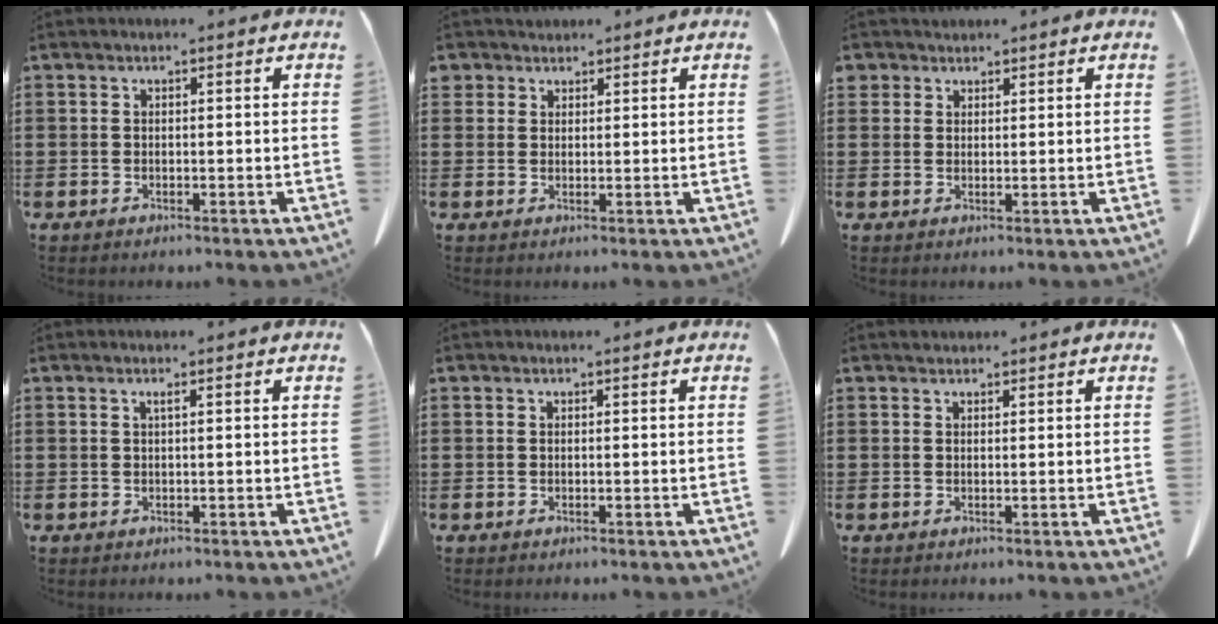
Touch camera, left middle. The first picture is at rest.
{"total": 2.2, "force": [1.8, 1.3, 0.0], "torque": [-0.007, 0.007, 0.035]}
{"total": 2.0, "force": [1.6, 1.2, 0.0], "torque": [-0.007, 0.005, 0.032]}
{"total": 0.7, "force": [0.2, -0.1, 0.7], "torque": [-0.012, -0.003, 0.005]}
{"total": 0.0}
{"total": 0.6, "force": [0.5, 0.3, 0.0], "torque": [0.006, -0.002, 0.009]}